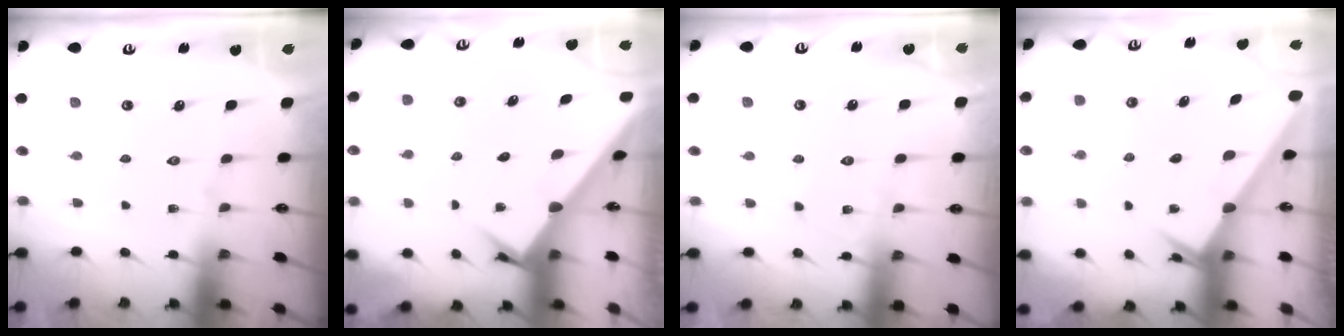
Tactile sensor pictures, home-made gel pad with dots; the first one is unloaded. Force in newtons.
{"total": 2.5, "press": 2.5, "slide": 0.3}
{"total": 4.8, "press": 4.8, "slide": 0.4}
{"total": 1.9, "press": 1.9, "slide": 0.1}